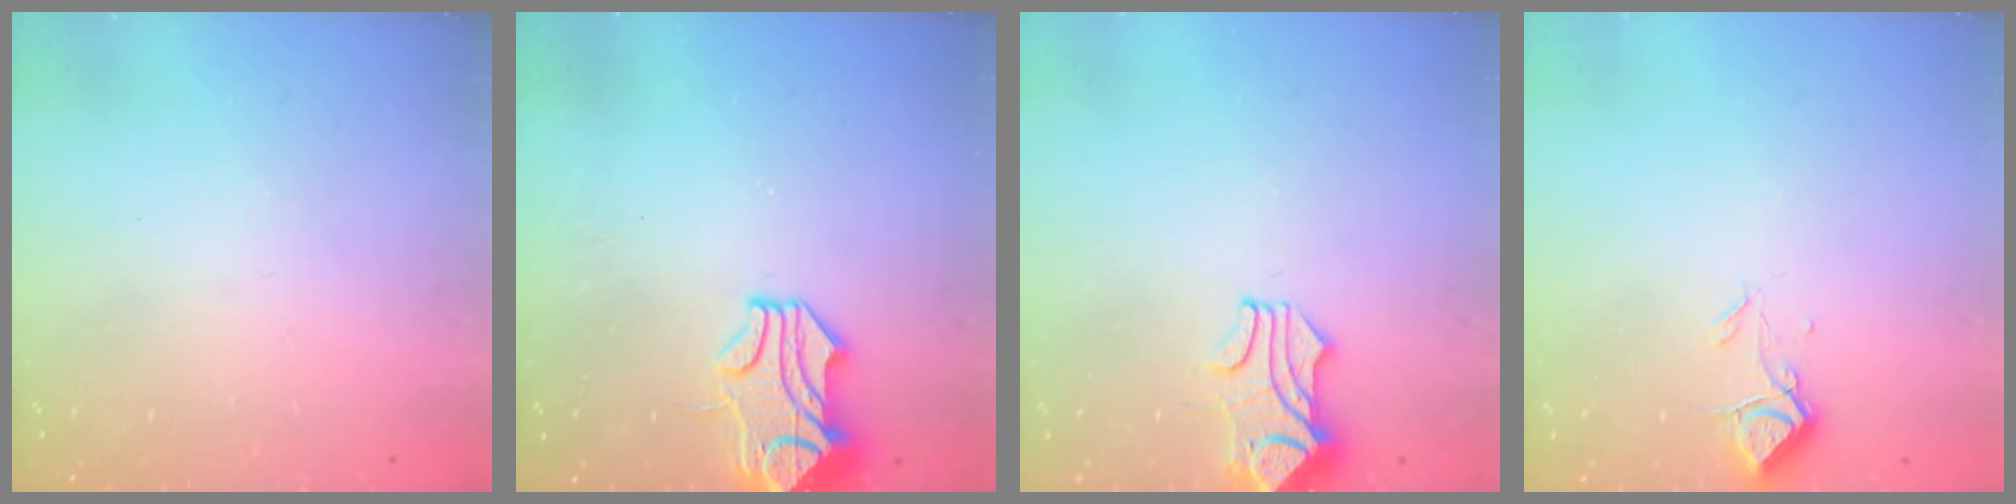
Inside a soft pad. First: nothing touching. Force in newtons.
{"total": 2.1, "press": 1.5, "slide": 1.5}
{"total": 1.7, "press": 1.3, "slide": 1.1}
{"total": 4.0, "press": 3.9, "slide": 1.1}